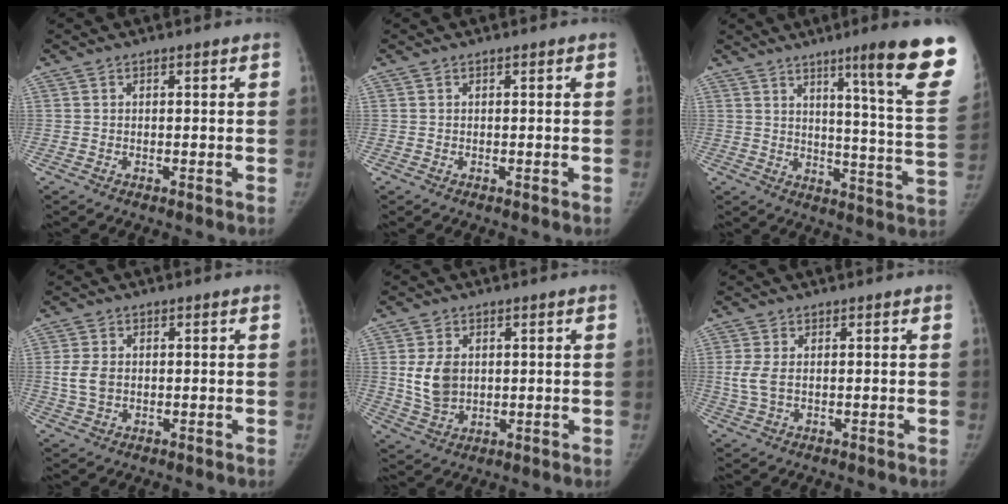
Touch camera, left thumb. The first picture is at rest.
{"total": 0.0}
{"total": 20.6, "force": [12.5, 0.8, 16.3], "torque": [-0.195, -0.081, 0.167]}
{"total": 4.1, "force": [0.1, 3.0, 2.8], "torque": [-0.054, -0.005, 0.006]}
{"total": 7.1, "force": [1.0, 5.2, 4.8], "torque": [-0.070, -0.012, 0.031]}
{"total": 3.4, "force": [0.2, 2.0, 2.7], "torque": [-0.069, -0.006, 0.008]}